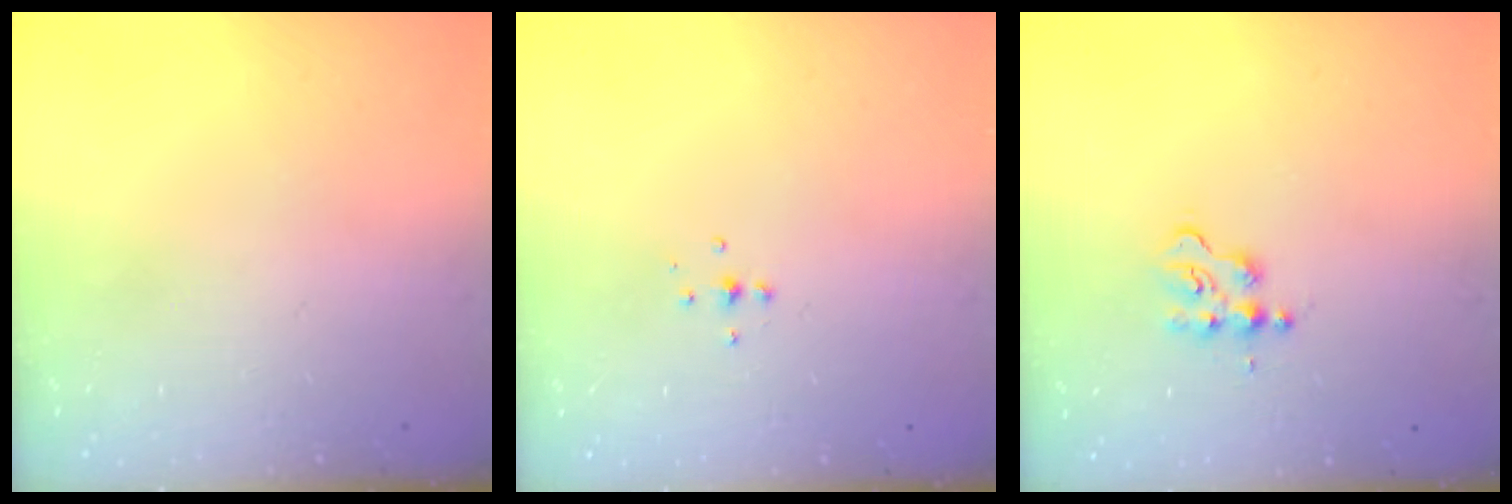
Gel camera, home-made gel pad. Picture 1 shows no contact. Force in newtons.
{"total": 3.6, "press": 3.6, "slide": 0.6}
{"total": 2.9, "press": 2.9, "slide": 0.4}